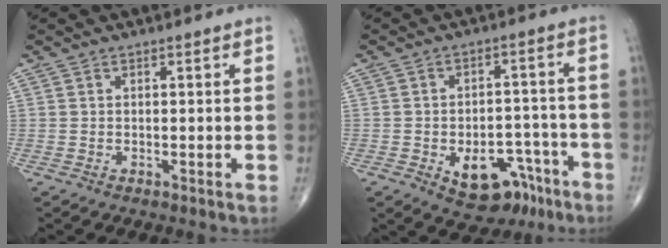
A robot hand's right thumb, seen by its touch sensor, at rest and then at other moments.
{"total": 11.8, "force": [-6.3, 7.2, 7.0], "torque": [-0.064, 0.047, -0.080]}